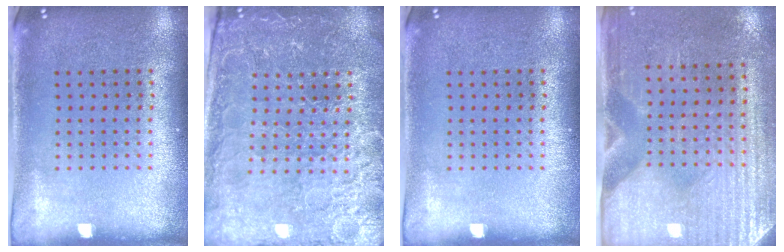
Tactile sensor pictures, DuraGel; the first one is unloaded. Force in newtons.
{"total": 4.1, "press": 4.0, "slide": 1.0}
{"total": 0.0}
{"total": 3.0, "press": 2.7, "slide": 1.4}